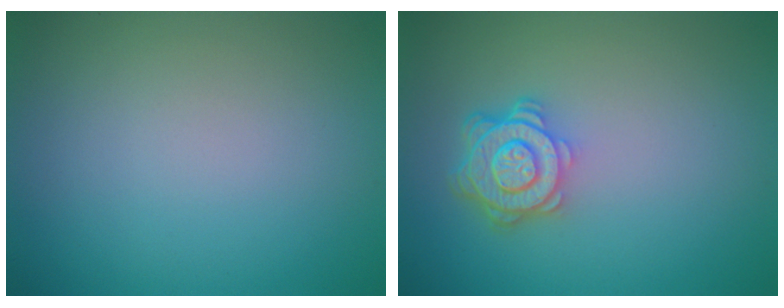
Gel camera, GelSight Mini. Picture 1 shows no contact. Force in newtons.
{"total": 4.6, "press": 3.6, "slide": 2.9}